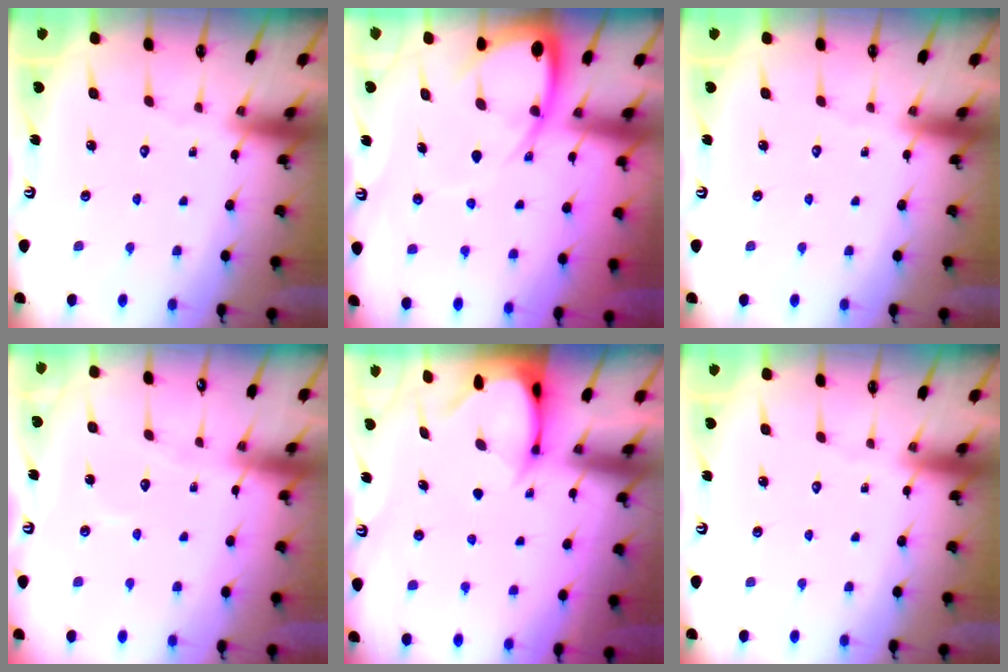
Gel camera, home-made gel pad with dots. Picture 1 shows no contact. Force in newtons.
{"total": 9.2, "press": 9.2, "slide": 0.9}
{"total": 0.0}
{"total": 6.7, "press": 6.7, "slide": 0.5}
{"total": 3.5, "press": 3.5, "slide": 0.3}
{"total": 0.0}